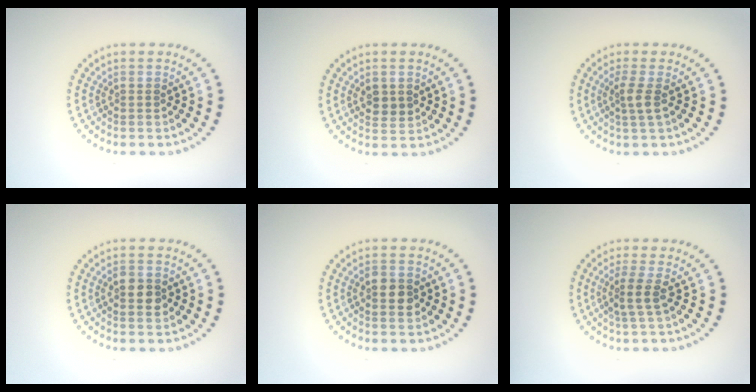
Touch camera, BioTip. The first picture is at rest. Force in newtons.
{"total": 1.8, "press": 1.7, "slide": 0.4}
{"total": 1.7, "press": 1.4, "slide": 1.0}
{"total": 2.5, "press": 2.5, "slide": 0.1}
{"total": 2.6, "press": 2.6, "slide": 0.1}
{"total": 2.0, "press": 1.5, "slide": 1.4}